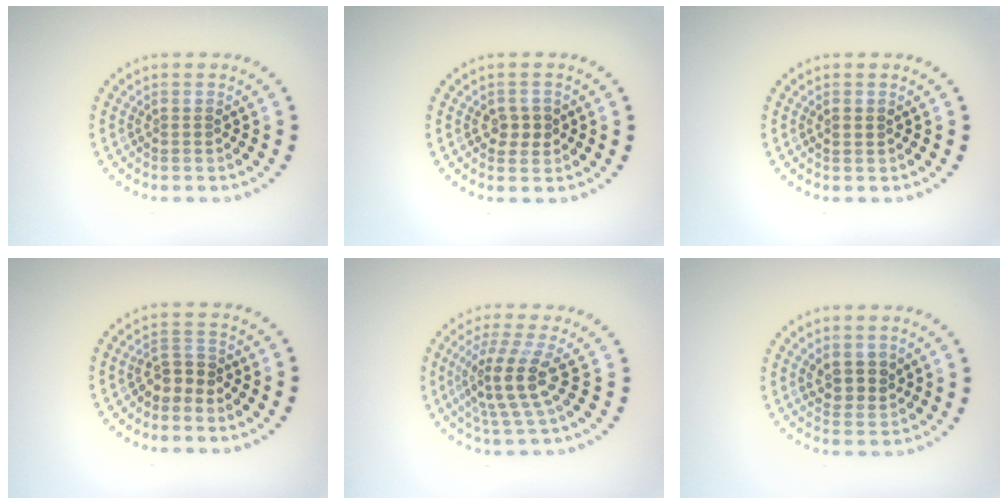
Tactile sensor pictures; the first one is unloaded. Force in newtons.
{"total": 1.9, "press": 1.8, "slide": 0.3}
{"total": 1.0, "press": 1.0, "slide": 0.1}
{"total": 2.1, "press": 1.9, "slide": 0.8}
{"total": 4.1, "press": 3.1, "slide": 2.7}
{"total": 2.5, "press": 2.3, "slide": 0.9}